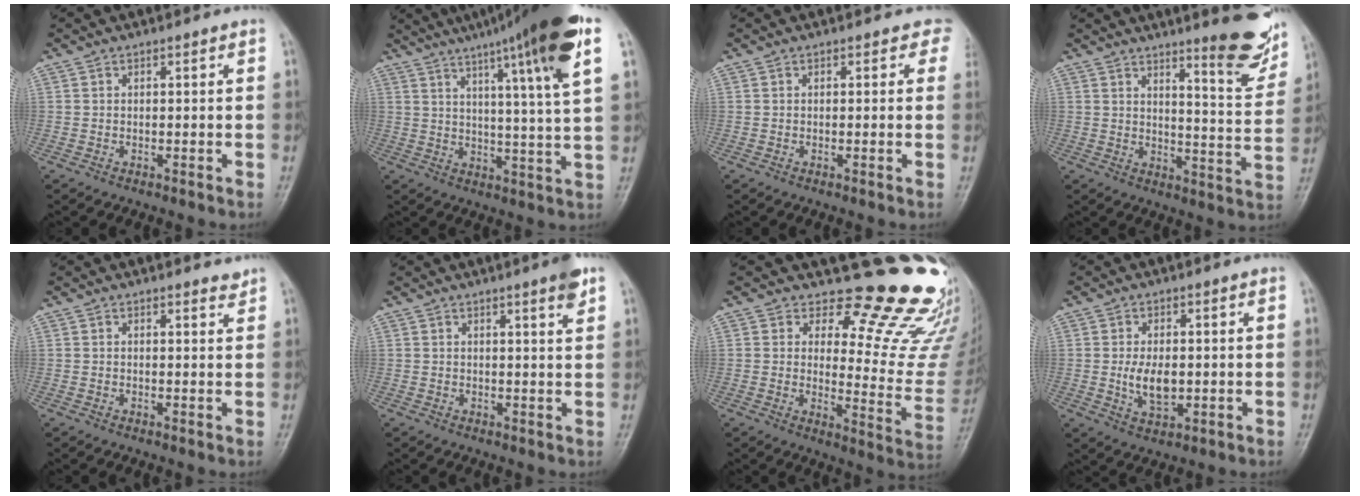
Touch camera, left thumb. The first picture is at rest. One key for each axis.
{"total": 20.0, "fx": 11.2, "fy": 1.1, "fz": 16.6, "tx": -0.240, "ty": -0.021, "tz": 0.149}
{"total": 3.3, "fx": 2.1, "fy": 2.3, "fz": 1.2, "tx": 0.022, "ty": -0.006, "tz": 0.001}
{"total": 12.5, "fx": 8.6, "fy": 2.4, "fz": 8.8, "tx": -0.086, "ty": -0.064, "tz": 0.117}
{"total": 1.4, "fx": 1.3, "fy": 0.4, "fz": 0.2, "tx": 0.003, "ty": -0.012, "tz": 0.014}
{"total": 3.5, "fx": 2.3, "fy": 0.2, "fz": 2.7, "tx": -0.034, "ty": -0.013, "tz": 0.030}
{"total": 19.4, "fx": 16.5, "fy": 6.4, "fz": 7.8, "tx": -0.038, "ty": -0.161, "tz": 0.189}
{"total": 5.9, "fx": -0.1, "fy": 3.4, "fz": 4.8, "tx": -0.082, "ty": -0.010, "tz": 0.003}